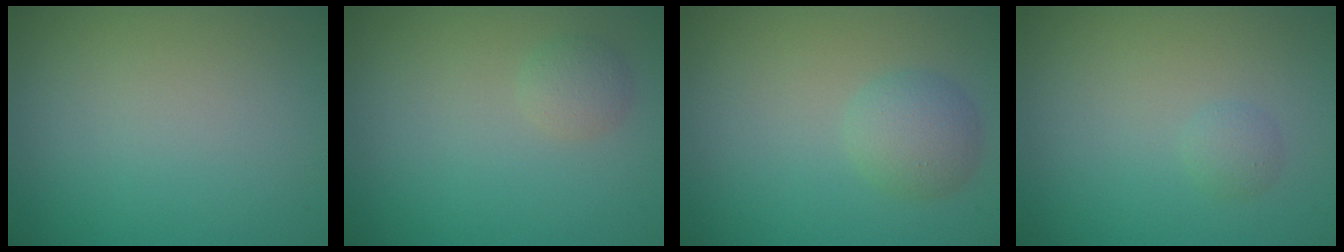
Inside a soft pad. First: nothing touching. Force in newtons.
{"total": 1.3, "press": 1.3, "slide": 0.1}
{"total": 2.6, "press": 2.6, "slide": 0.1}
{"total": 0.9, "press": 0.9, "slide": 0.0}